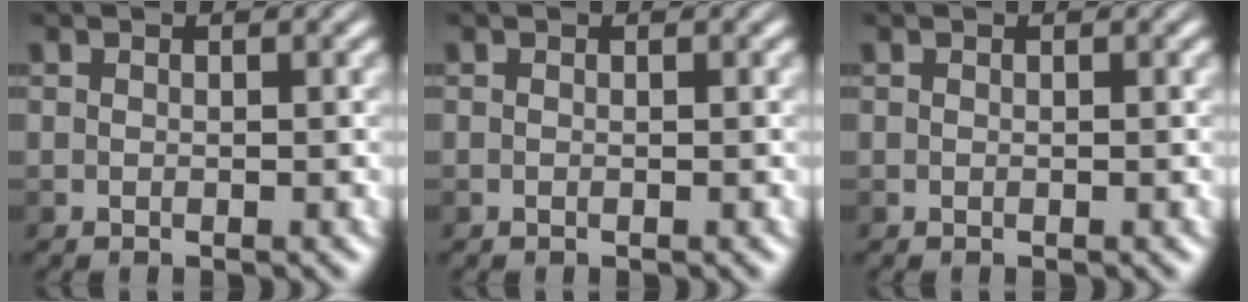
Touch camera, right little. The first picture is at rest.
{"total": 0.0}
{"total": 0.0}